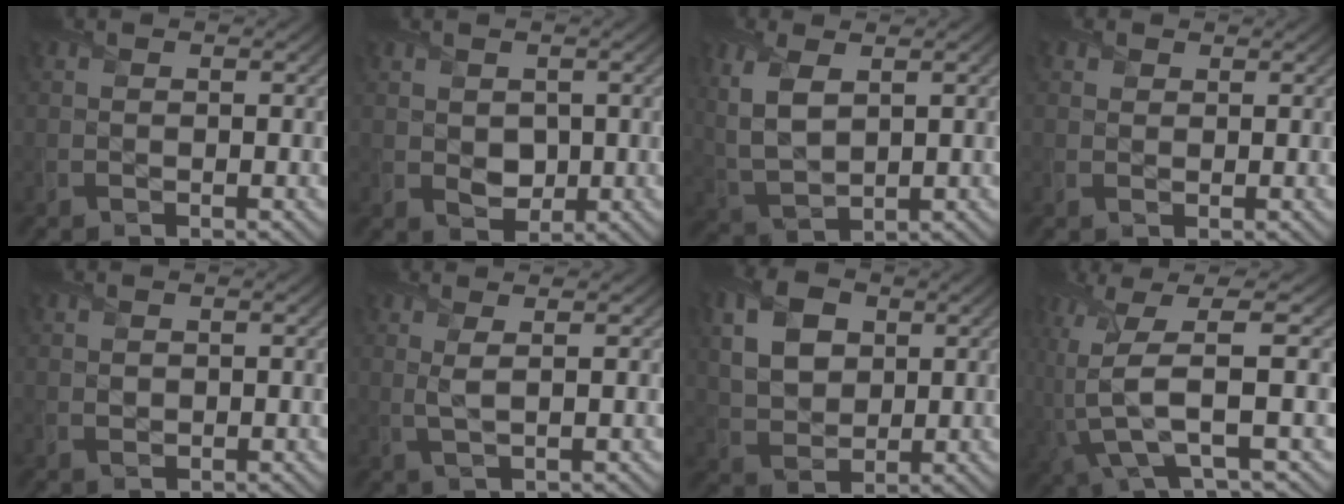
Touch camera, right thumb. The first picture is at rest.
{"total": 2.9, "force": [0.5, 2.2, 1.7], "torque": [-0.043, -0.009, 0.012]}
{"total": 6.7, "force": [2.3, 3.2, 5.3], "torque": [-0.139, 0.002, 0.050]}
{"total": 1.3, "force": [0.8, 0.9, 0.3], "torque": [-0.006, -0.001, 0.015]}
{"total": 0.8, "force": [0.3, 0.6, 0.4], "torque": [-0.012, -0.002, 0.010]}
{"total": 2.3, "force": [0.9, 0.4, 2.0], "torque": [-0.043, 0.004, 0.017]}
{"total": 7.9, "force": [2.6, 5.5, 5.0], "torque": [-0.131, 0.008, 0.046]}
{"total": 9.8, "force": [-1.1, 2.6, 9.4], "torque": [-0.210, 0.012, -0.030]}